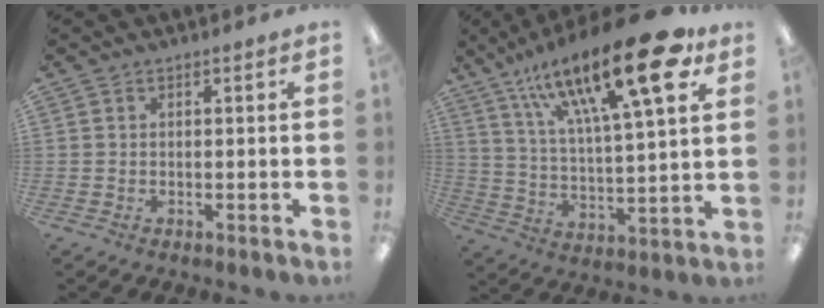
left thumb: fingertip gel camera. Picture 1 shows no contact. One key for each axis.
{"total": 24.6, "fx": 14.8, "fy": 7.1, "fz": 18.3, "tx": -0.295, "ty": -0.074, "tz": 0.235}